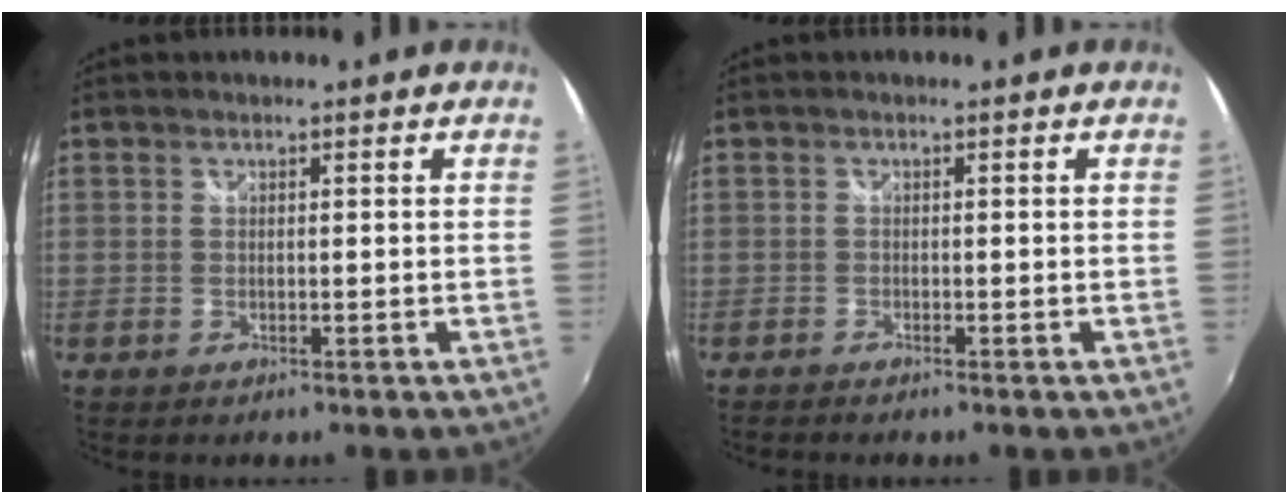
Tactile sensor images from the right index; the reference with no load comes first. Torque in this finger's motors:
{"motor_torque": [0.05, -0.09, 0.07, 0.00]}